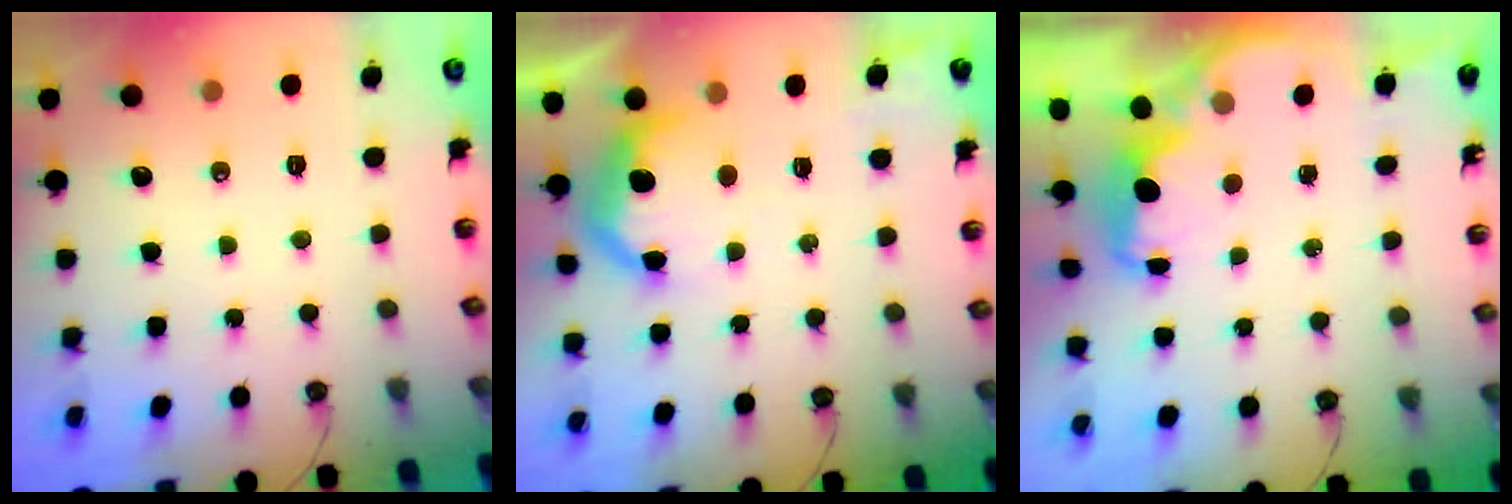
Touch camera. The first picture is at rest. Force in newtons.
{"total": 13.3, "press": 13.2, "slide": 1.1}
{"total": 2.5, "press": 2.4, "slide": 0.8}